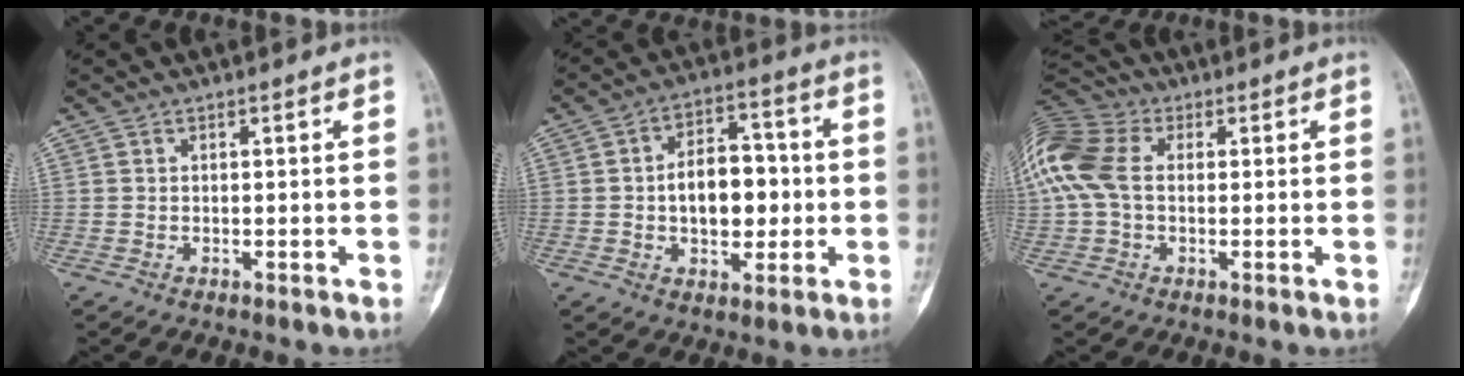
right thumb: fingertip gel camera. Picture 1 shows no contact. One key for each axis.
{"total": 11.6, "fx": -0.5, "fy": 7.3, "fz": 9.0, "tx": -0.104, "ty": 0.021, "tz": -0.010}
{"total": 13.7, "fx": 1.4, "fy": 9.4, "fz": 9.9, "tx": -0.234, "ty": 0.030, "tz": 0.020}